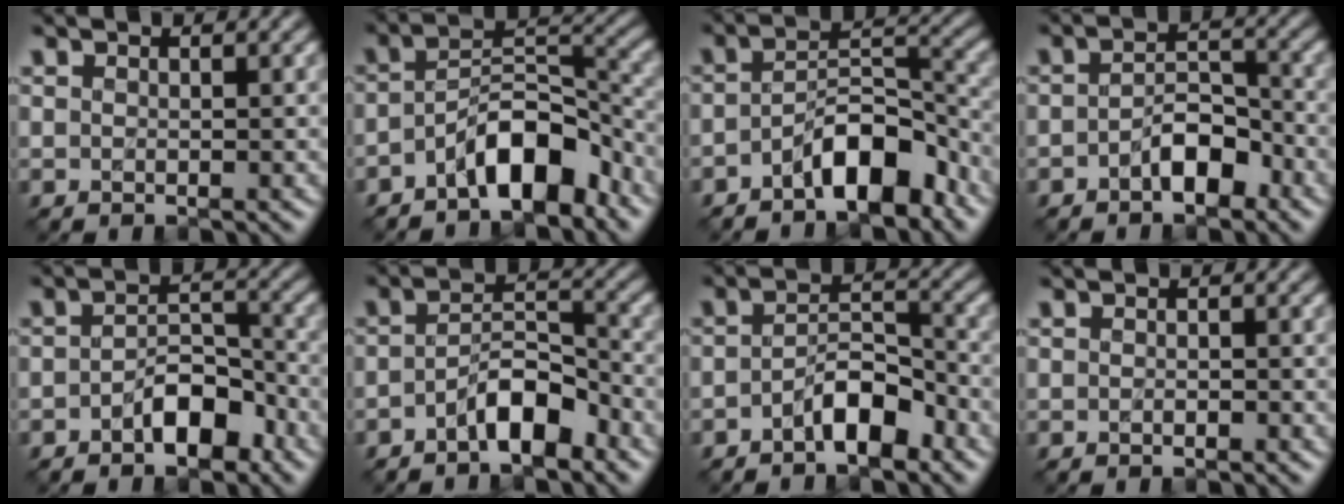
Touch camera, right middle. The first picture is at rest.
{"total": 6.4, "force": [-4.0, 2.5, 4.3], "torque": [-0.062, 0.013, -0.077]}
{"total": 6.0, "force": [-3.5, 2.3, 4.3], "torque": [-0.069, 0.012, -0.064]}
{"total": 3.3, "force": [-1.8, 1.6, 2.3], "torque": [-0.035, 0.012, -0.034]}
{"total": 4.0, "force": [-2.2, 1.9, 2.8], "torque": [-0.040, 0.012, -0.038]}
{"total": 4.3, "force": [-2.5, 1.6, 3.2], "torque": [-0.053, 0.013, -0.045]}
{"total": 4.0, "force": [-2.3, 1.5, 2.9], "torque": [-0.048, 0.013, -0.042]}
{"total": 0.5, "force": [-0.3, 0.2, 0.3], "torque": [-0.006, 0.000, -0.006]}